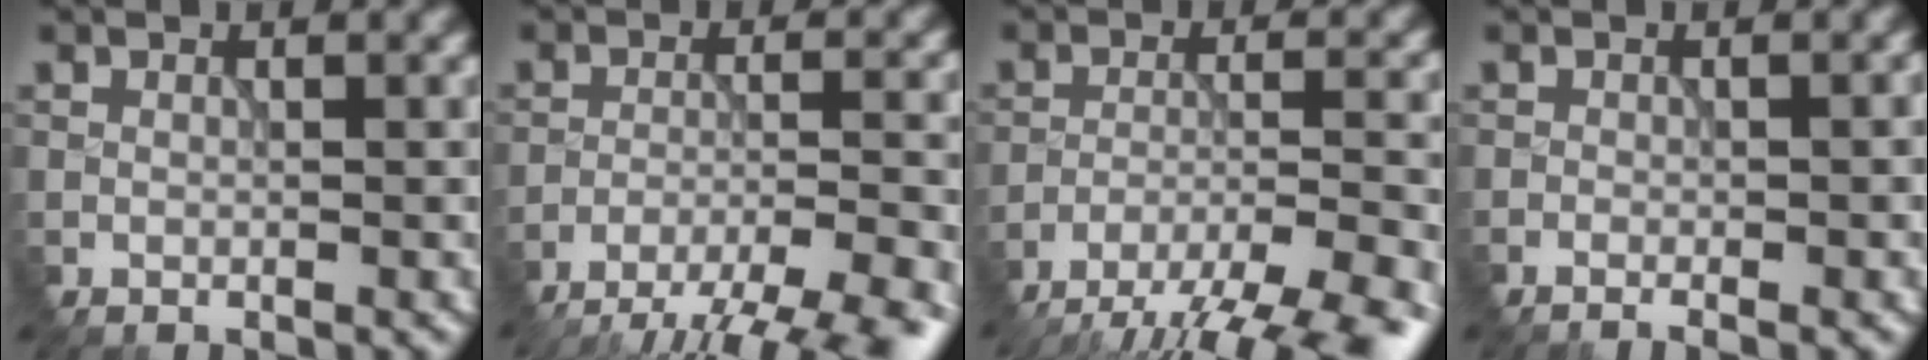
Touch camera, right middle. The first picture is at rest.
{"total": 10.8, "force": [-9.2, 1.9, 5.3], "torque": [-0.077, -0.012, -0.119]}
{"total": 11.8, "force": [-9.8, 2.4, 6.1], "torque": [-0.093, -0.012, -0.128]}
{"total": 2.3, "force": [-0.6, 1.0, 2.0], "torque": [0.004, 0.004, -0.012]}